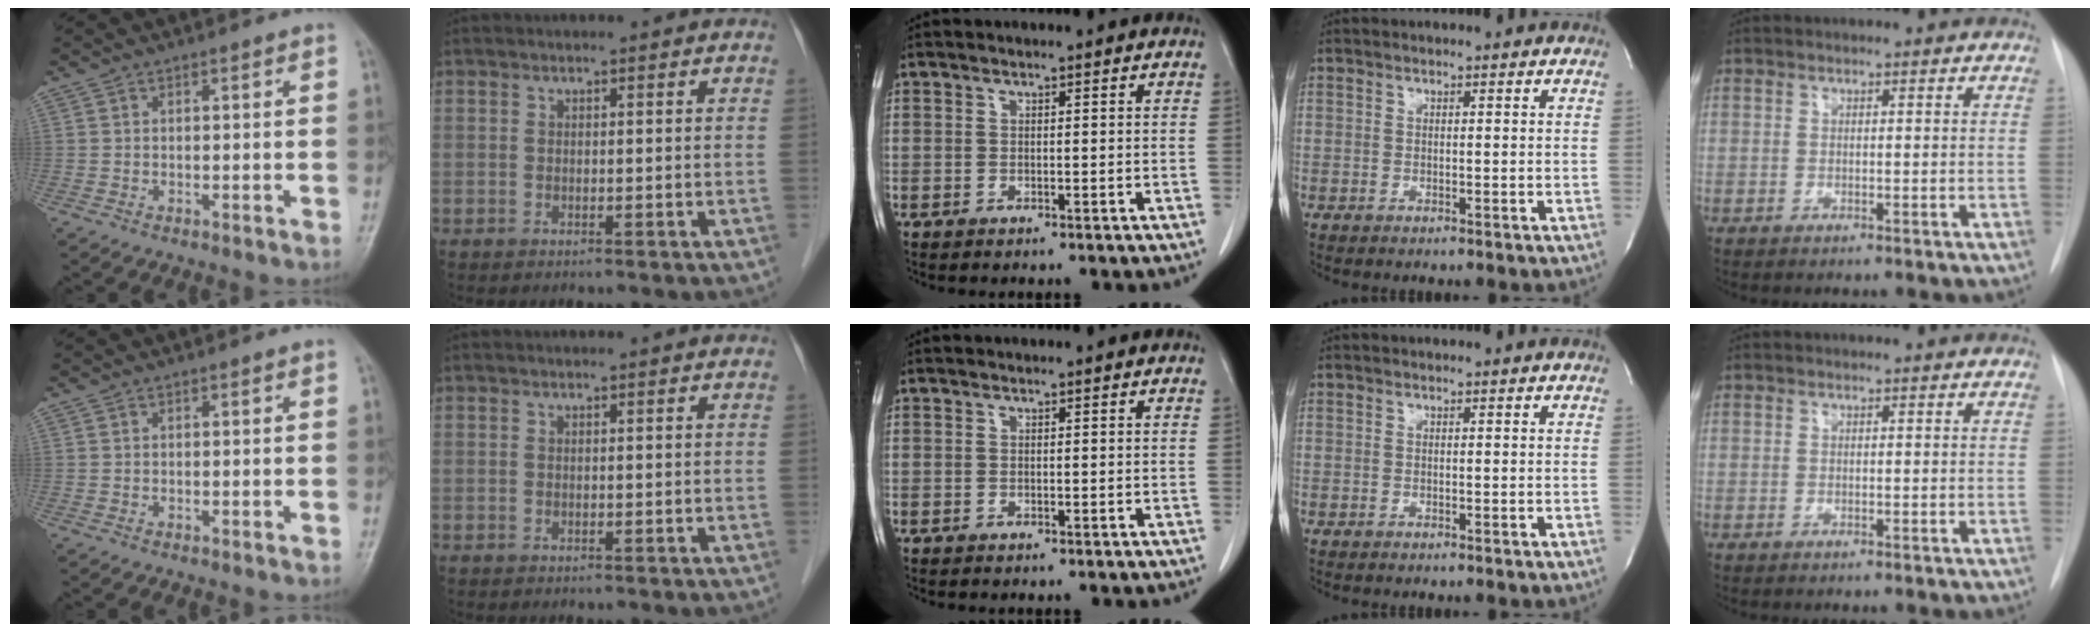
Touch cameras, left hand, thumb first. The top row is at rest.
{}